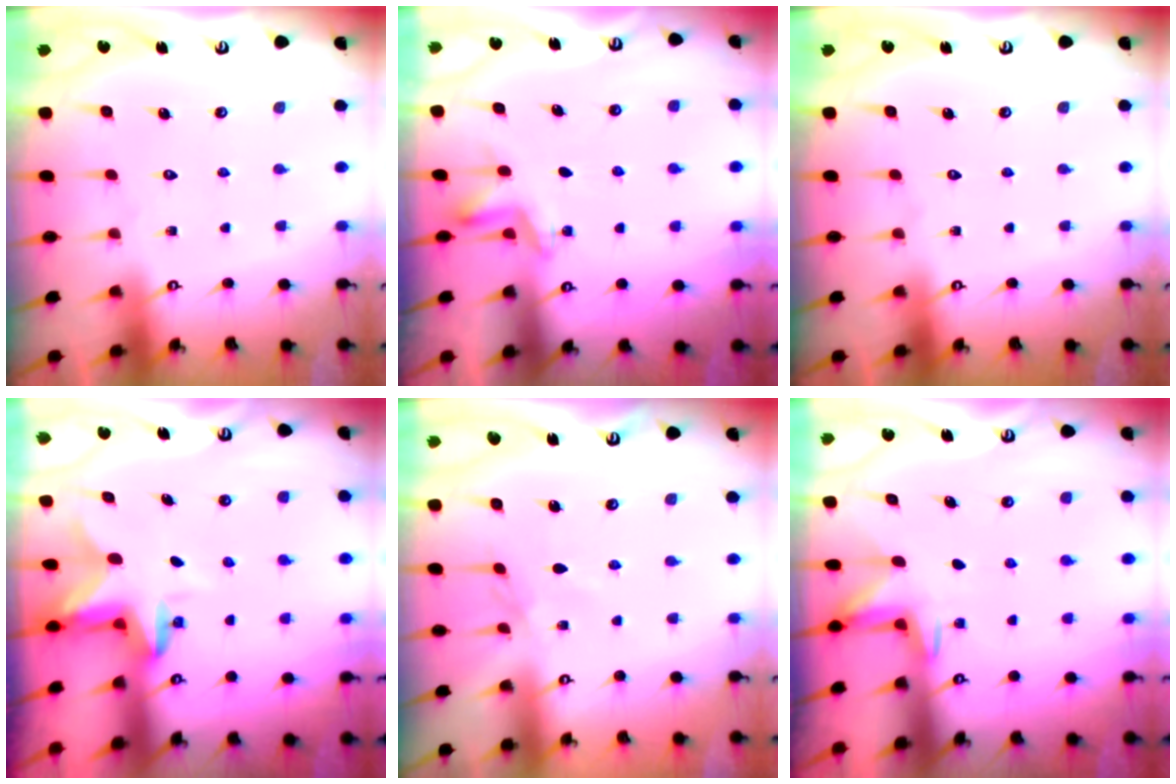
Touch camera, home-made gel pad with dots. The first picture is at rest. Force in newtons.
{"total": 2.8, "press": 2.7, "slide": 0.9}
{"total": 0.0}
{"total": 2.6, "press": 2.6, "slide": 0.4}
{"total": 2.9, "press": 2.9, "slide": 0.4}
{"total": 2.5, "press": 2.4, "slide": 0.7}